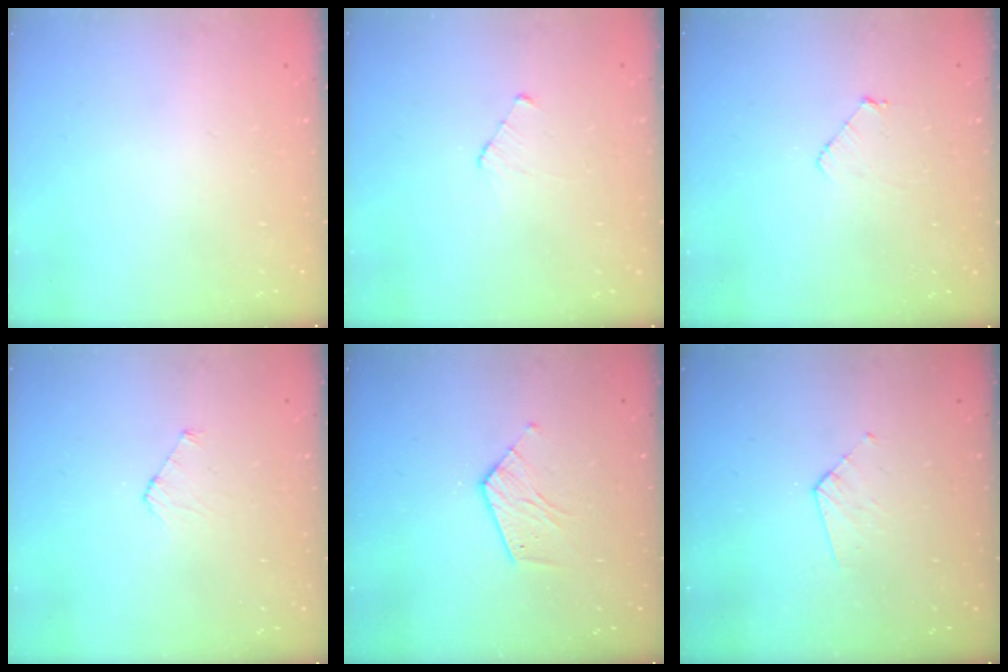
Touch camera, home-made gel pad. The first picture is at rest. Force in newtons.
{"total": 3.9, "press": 3.8, "slide": 0.4}
{"total": 3.8, "press": 3.8, "slide": 0.3}
{"total": 3.8, "press": 3.8, "slide": 0.3}
{"total": 7.3, "press": 7.3, "slide": 0.3}
{"total": 3.2, "press": 3.2, "slide": 0.2}